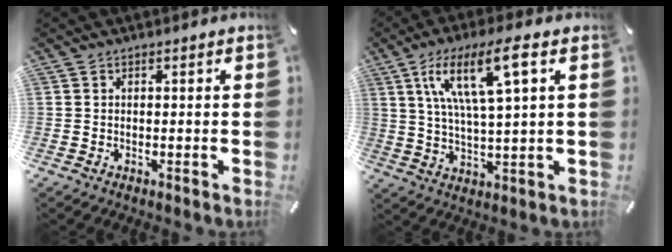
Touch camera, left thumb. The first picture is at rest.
{"total": 14.0, "force": [6.0, 3.6, 12.1], "torque": [-0.240, 0.005, 0.100]}